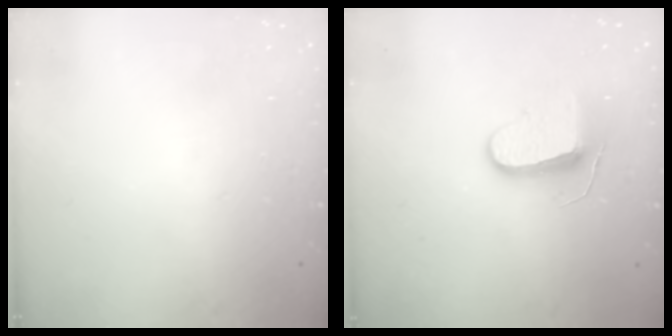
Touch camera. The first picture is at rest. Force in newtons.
{"total": 9.1, "press": 9.1, "slide": 0.0}